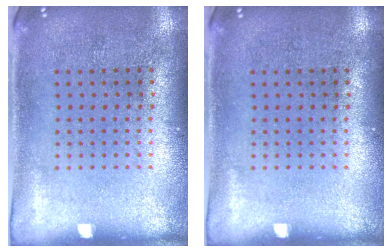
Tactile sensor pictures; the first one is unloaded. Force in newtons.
{"total": 0.0}